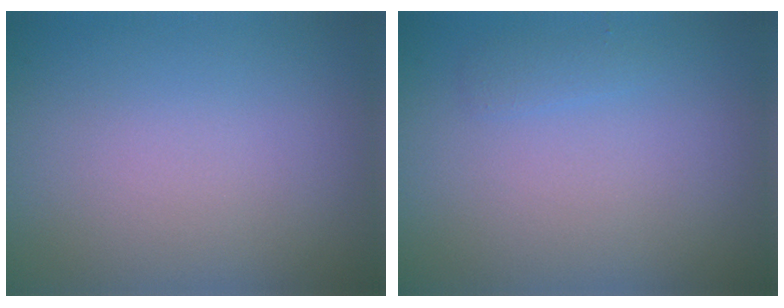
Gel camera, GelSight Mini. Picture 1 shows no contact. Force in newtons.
{"total": 0.7, "press": 0.7, "slide": 0.1}